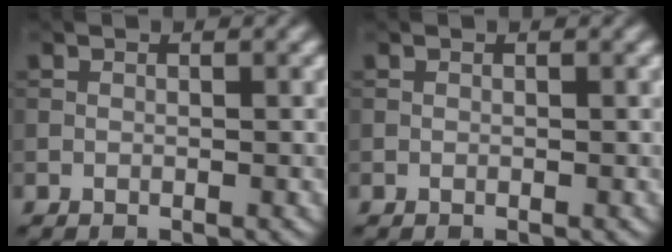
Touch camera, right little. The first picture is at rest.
{"total": 0.0}